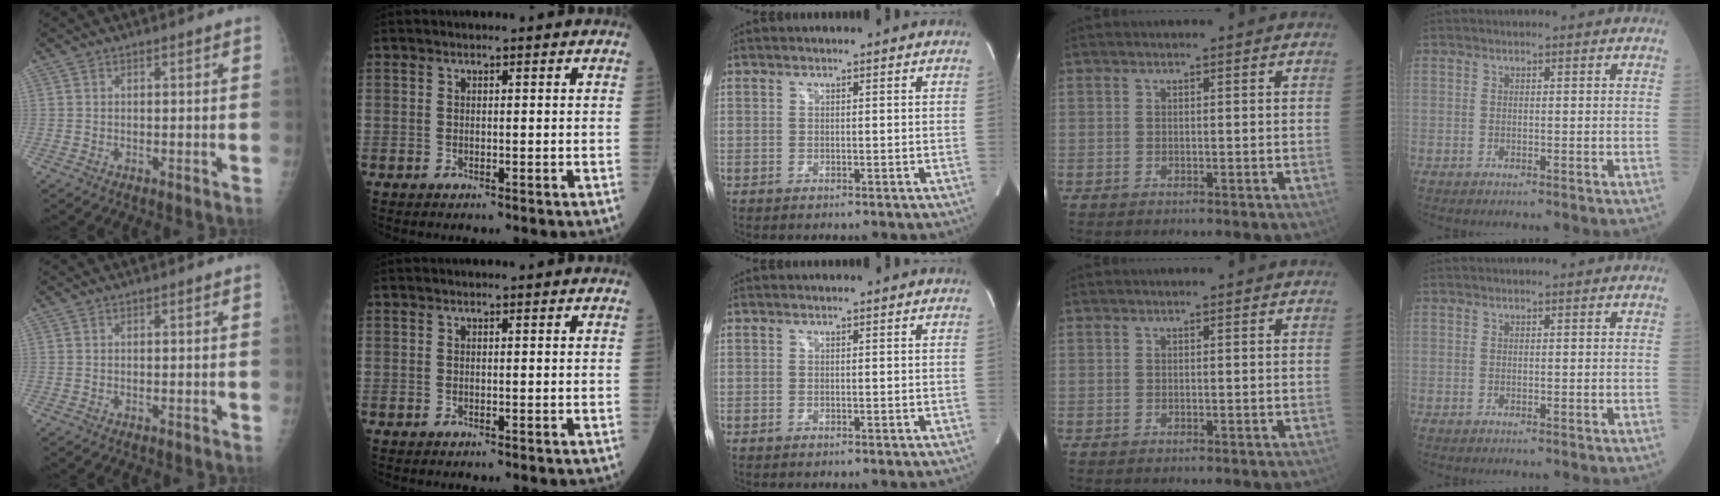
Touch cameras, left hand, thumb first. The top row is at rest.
{}